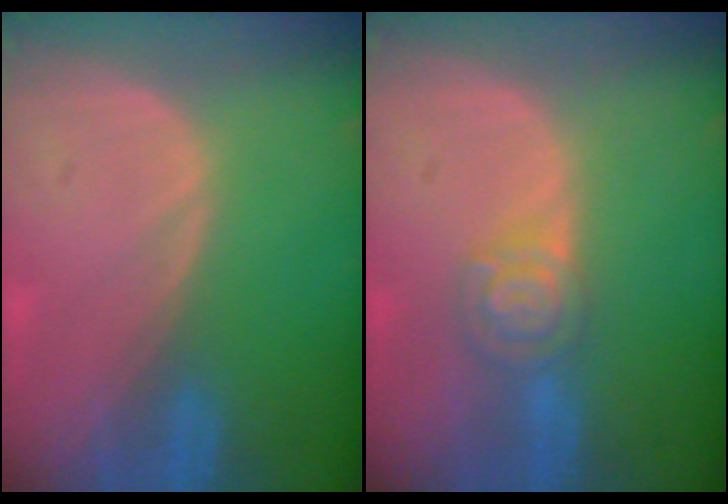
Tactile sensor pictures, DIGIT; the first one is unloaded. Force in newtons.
{"total": 5.1, "press": 4.4, "slide": 2.5}